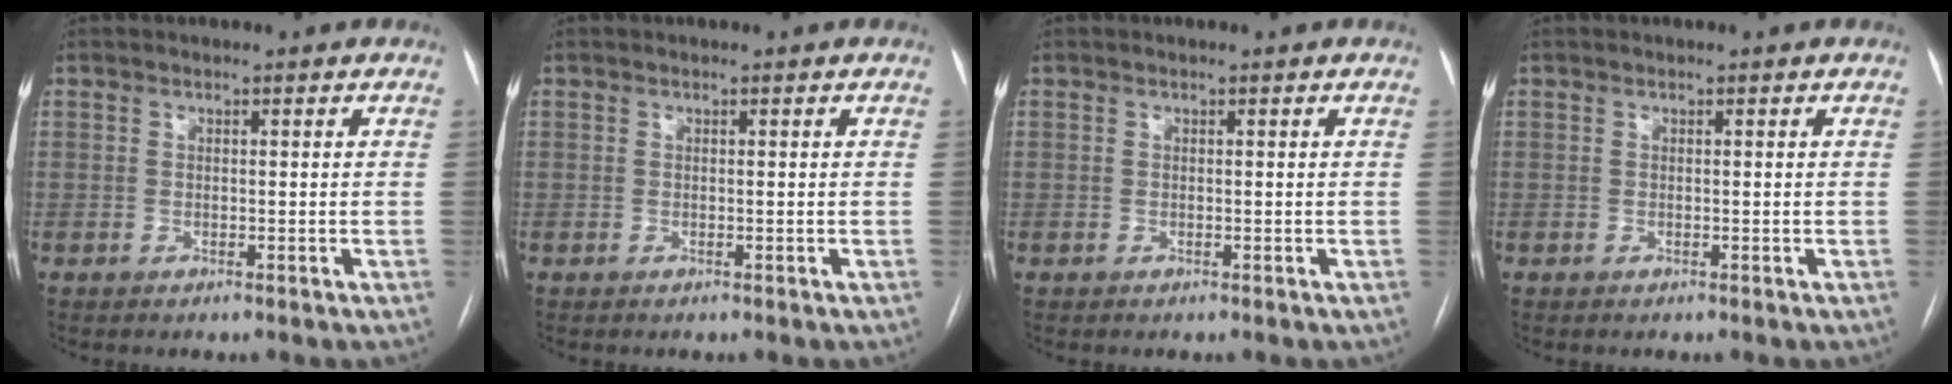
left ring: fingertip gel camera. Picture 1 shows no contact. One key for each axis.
{"total": 0.0}
{"total": 0.0}
{"total": 0.0}